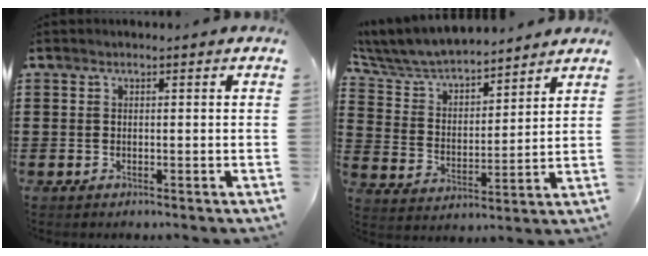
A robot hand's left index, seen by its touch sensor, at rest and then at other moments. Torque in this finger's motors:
{"motor_torque": [1.09, -1.05, 0.39, 0.21]}